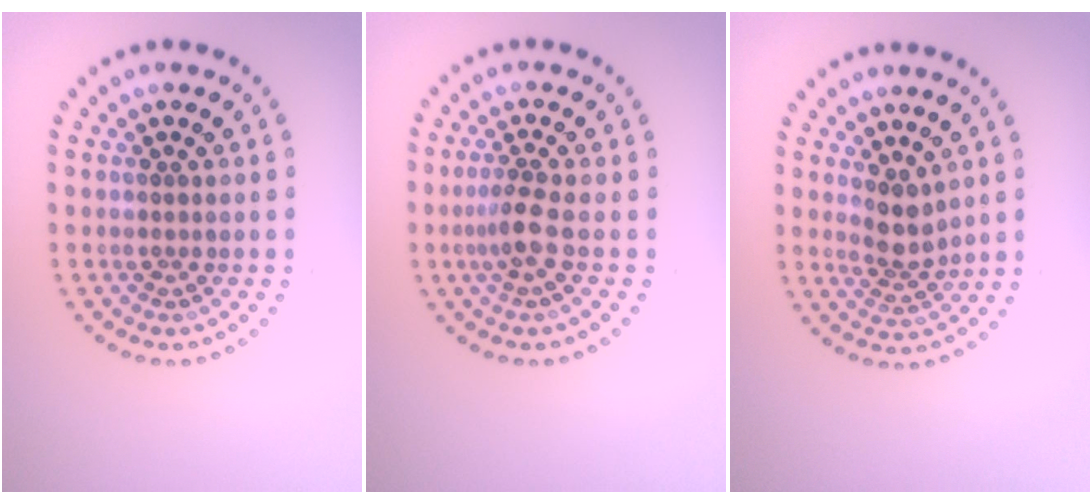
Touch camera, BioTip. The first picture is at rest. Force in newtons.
{"total": 2.1, "press": 1.6, "slide": 1.3}
{"total": 2.5, "press": 2.1, "slide": 1.4}